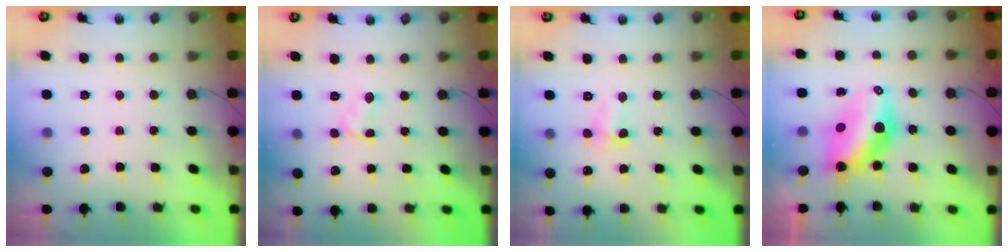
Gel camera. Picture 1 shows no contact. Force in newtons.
{"total": 2.4, "press": 2.4, "slide": 0.3}
{"total": 2.9, "press": 2.9, "slide": 0.3}
{"total": 9.5, "press": 9.4, "slide": 0.8}